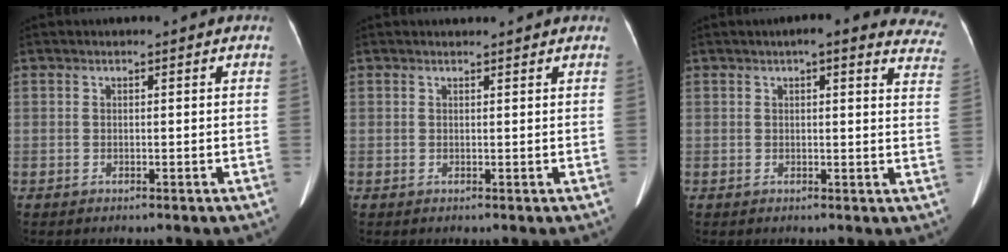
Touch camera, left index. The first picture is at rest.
{"total": 2.3, "force": [2.2, 0.3, 0.6], "torque": [-0.013, 0.007, 0.024]}
{"total": 13.9, "force": [12.1, 3.1, 6.2], "torque": [-0.037, -0.005, 0.109]}